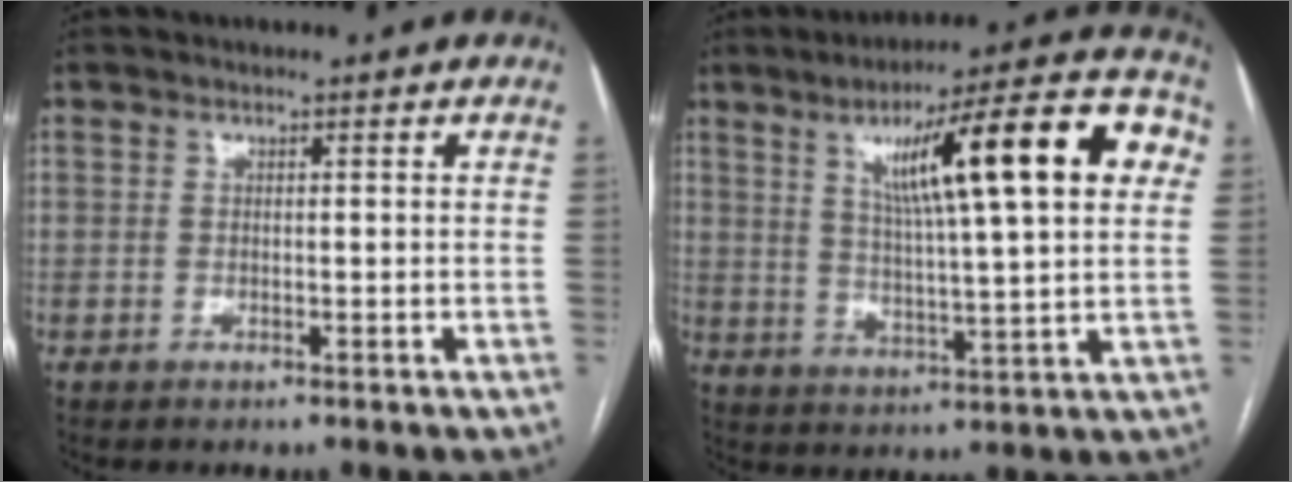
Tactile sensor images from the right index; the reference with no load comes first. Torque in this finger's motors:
{"motor_torque": [1.29, 0.85, 0.49, 0.21]}